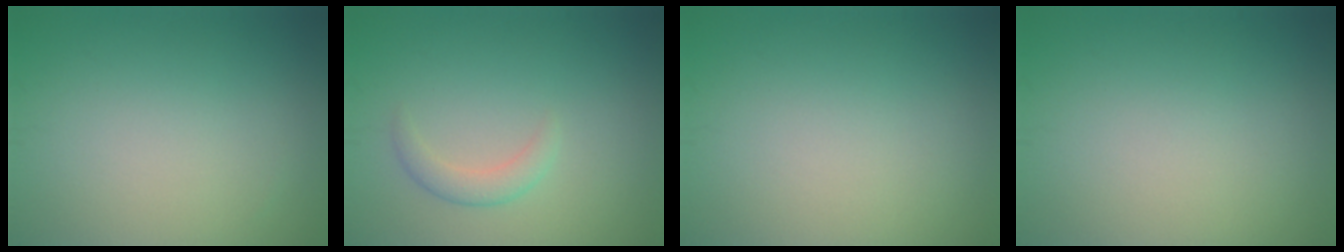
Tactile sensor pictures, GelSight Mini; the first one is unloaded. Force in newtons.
{"total": 1.7, "press": 1.7, "slide": 0.1}
{"total": 0.0}
{"total": 0.0}